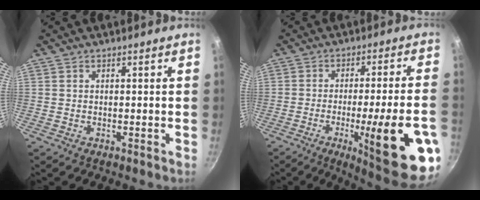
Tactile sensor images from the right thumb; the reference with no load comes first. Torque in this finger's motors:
{"motor_torque": [2.64, 2.38, 2.00, -0.50, 0.46]}